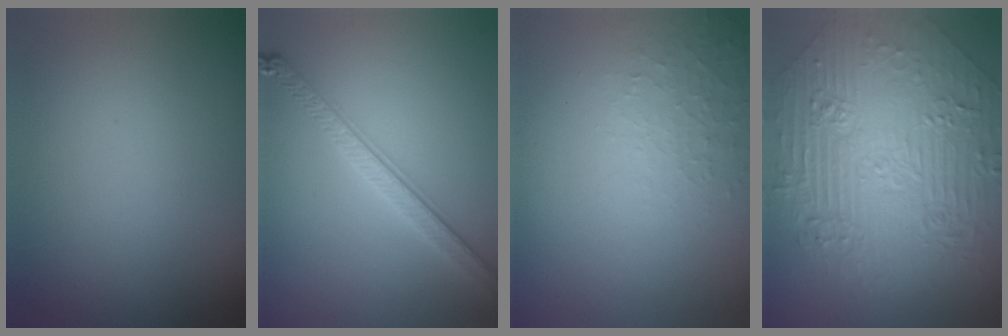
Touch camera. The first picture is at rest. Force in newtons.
{"total": 3.2, "press": 3.0, "slide": 1.0}
{"total": 2.1, "press": 2.0, "slide": 0.5}
{"total": 10.8, "press": 7.4, "slide": 7.9}